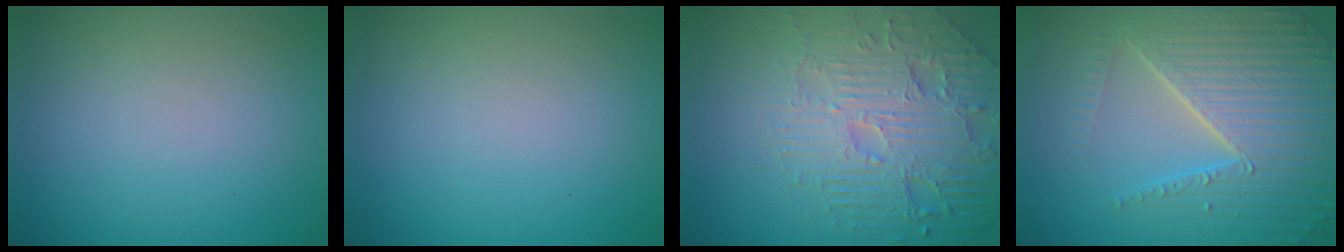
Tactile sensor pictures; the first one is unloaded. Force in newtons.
{"total": 0.0}
{"total": 7.6, "press": 5.7, "slide": 5.1}
{"total": 6.4, "press": 6.2, "slide": 1.5}